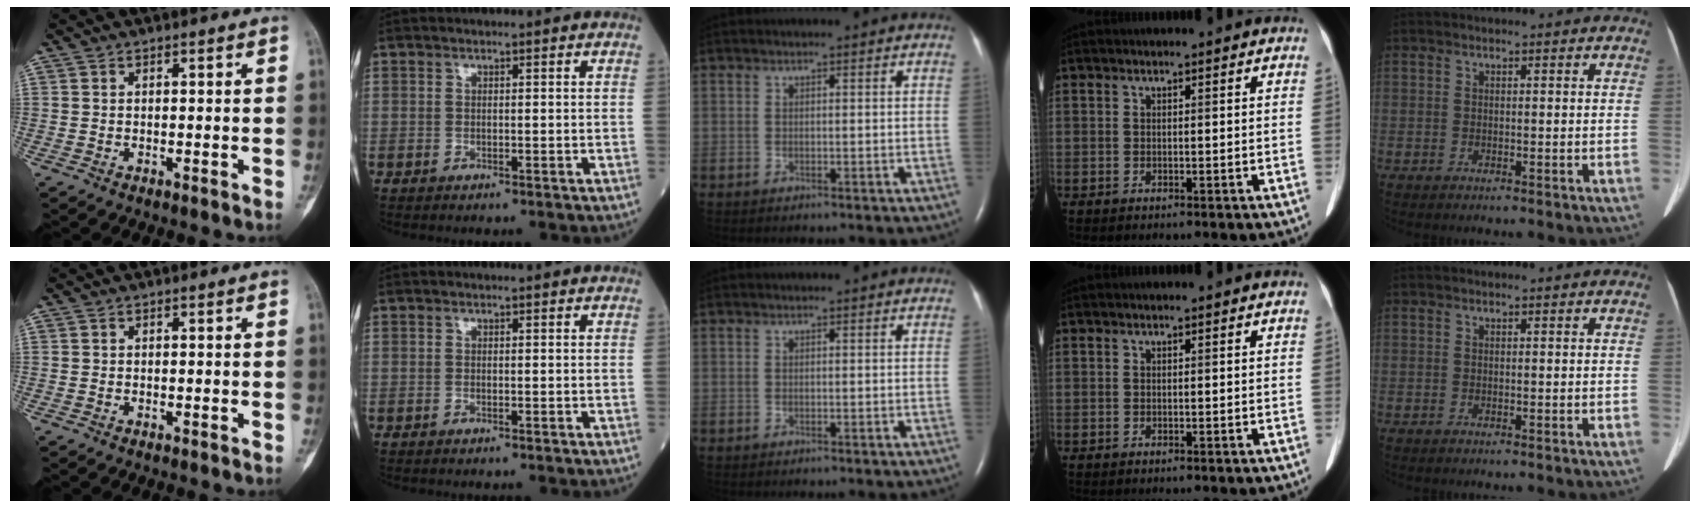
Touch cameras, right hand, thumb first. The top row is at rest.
{}